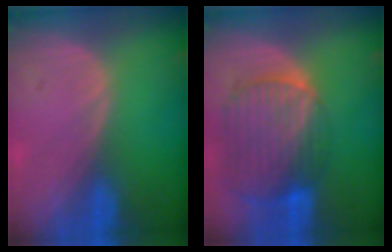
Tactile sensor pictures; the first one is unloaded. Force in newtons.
{"total": 10.5, "press": 8.9, "slide": 5.5}